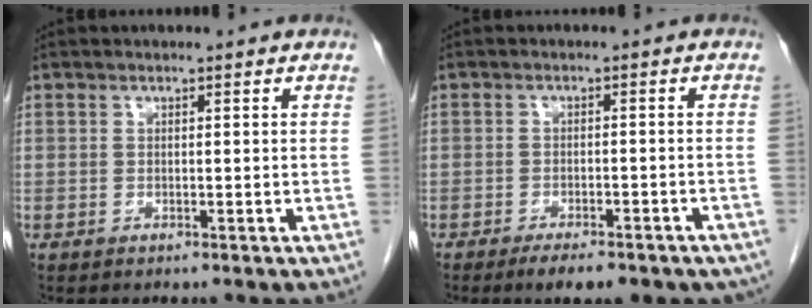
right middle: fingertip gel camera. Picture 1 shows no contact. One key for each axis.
{"total": 9.3, "fx": -7.0, "fy": 2.9, "fz": 5.3, "tx": -0.054, "ty": -0.001, "tz": -0.088}